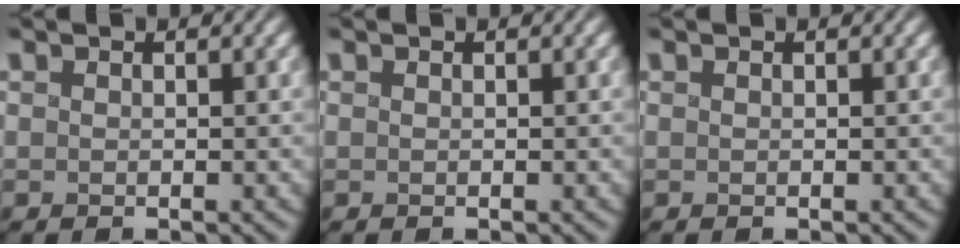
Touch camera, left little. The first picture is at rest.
{"total": 0.0}
{"total": 0.0}